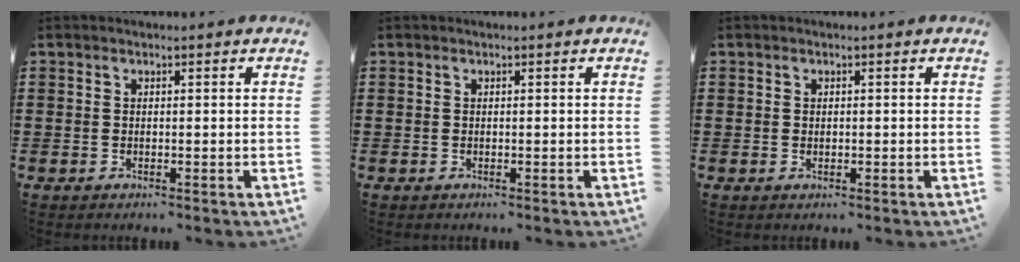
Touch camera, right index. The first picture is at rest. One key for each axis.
{"total": 0.0}
{"total": 0.0}